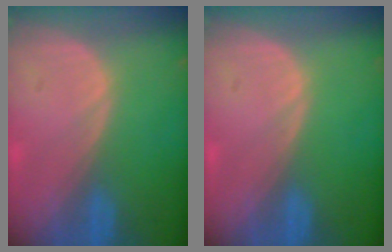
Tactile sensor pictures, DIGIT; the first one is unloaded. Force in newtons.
{"total": 0.0}